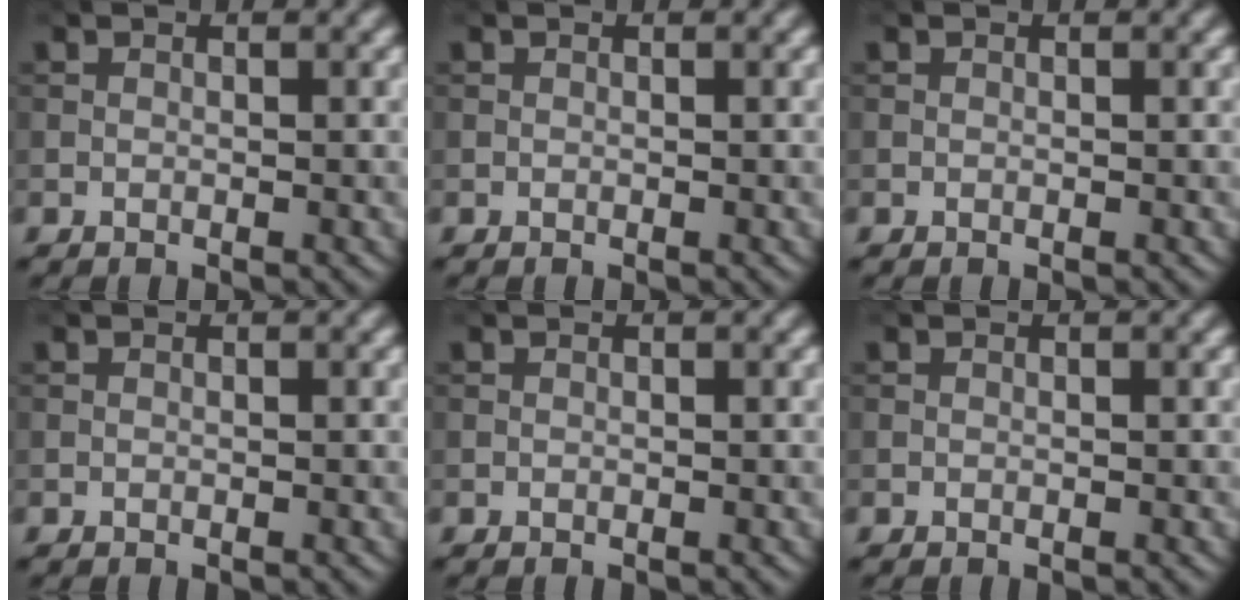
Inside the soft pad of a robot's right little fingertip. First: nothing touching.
{"total": 0.0}
{"total": 0.0}
{"total": 0.0}
{"total": 0.0}
{"total": 0.0}